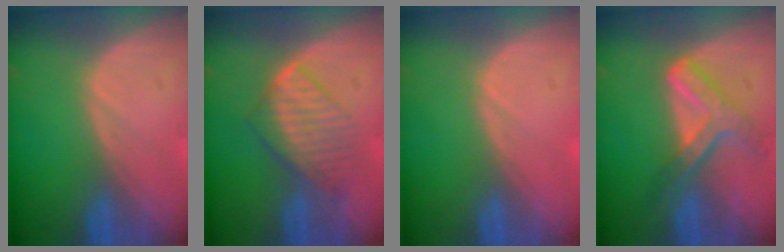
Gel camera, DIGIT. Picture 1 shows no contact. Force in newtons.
{"total": 6.5, "press": 6.3, "slide": 1.7}
{"total": 0.5, "press": 0.1, "slide": 0.5}
{"total": 7.2, "press": 6.0, "slide": 3.8}